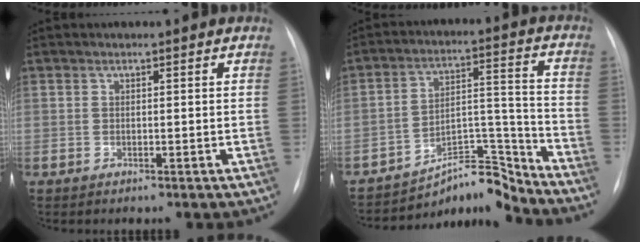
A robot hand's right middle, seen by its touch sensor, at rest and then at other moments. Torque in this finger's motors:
{"motor_torque": [-0.45, -0.60, -0.02, 0.00]}